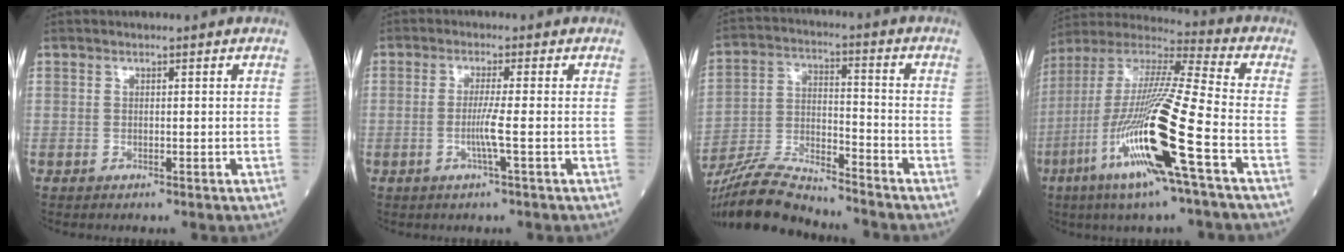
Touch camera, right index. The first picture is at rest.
{"total": 3.4, "force": [-0.9, -0.7, 3.2], "torque": [-0.069, -0.007, -0.020]}
{"total": 15.2, "force": [-14.1, 1.4, 5.5], "torque": [-0.111, -0.003, -0.259]}
{"total": 22.1, "force": [-7.8, 0.6, 20.7], "torque": [-0.446, -0.039, -0.155]}